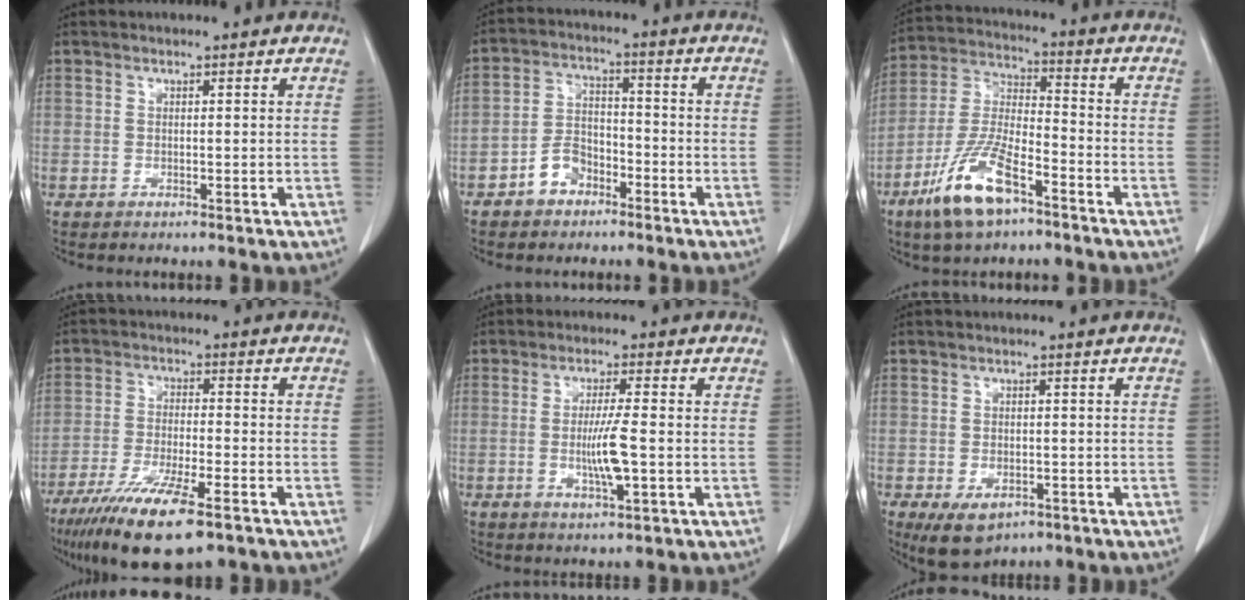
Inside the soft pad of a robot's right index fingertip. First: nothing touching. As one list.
[{"total": 5.7, "force": [-3.4, 3.7, 2.6], "torque": [-0.054, 0.018, -0.063]}, {"total": 12.2, "force": [-7.1, 3.4, 9.3], "torque": [-0.202, -0.009, -0.134]}, {"total": 13.5, "force": [-8.9, 2.4, 9.9], "torque": [-0.184, -0.035, -0.149]}, {"total": 5.7, "force": [-0.9, 0.1, 5.6], "torque": [-0.102, -0.010, -0.014]}, {"total": 6.2, "force": [-3.6, 3.6, 3.6], "torque": [-0.061, -0.006, -0.046]}]